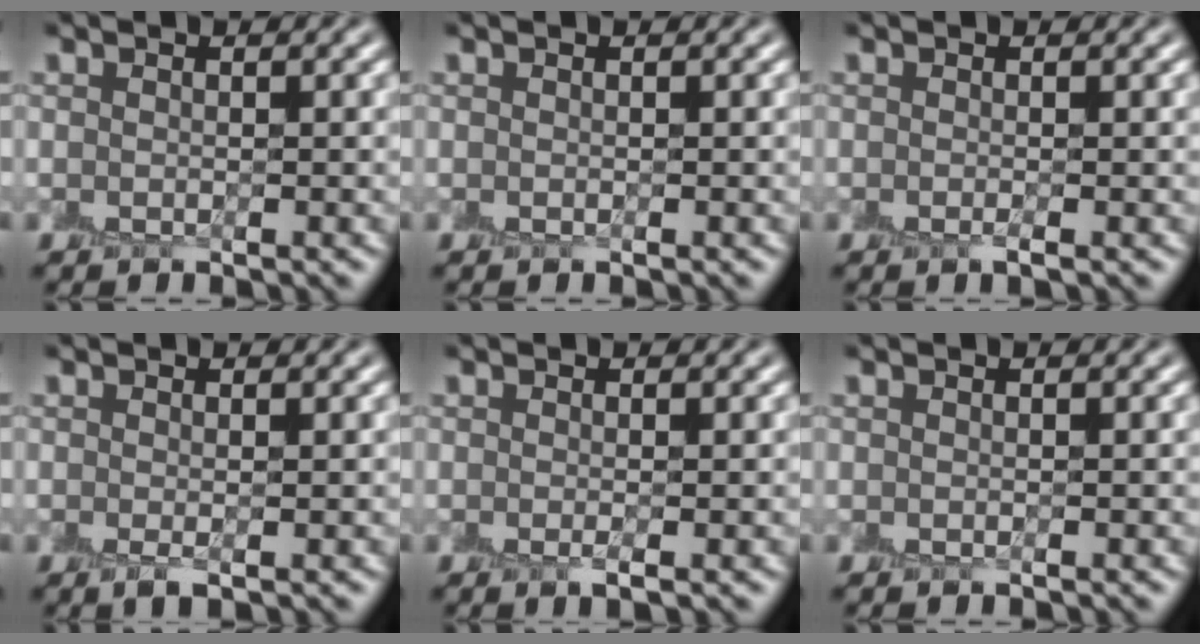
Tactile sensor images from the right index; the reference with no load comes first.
{"total": 0.0}
{"total": 0.8, "force": [-0.1, 0.2, 0.7], "torque": [-0.009, -0.001, -0.004]}
{"total": 1.2, "force": [-0.1, 0.3, 1.1], "torque": [-0.011, 0.001, 0.002]}
{"total": 1.1, "force": [0.0, 0.3, 1.0], "torque": [-0.013, -0.001, 0.001]}
{"total": 0.0}